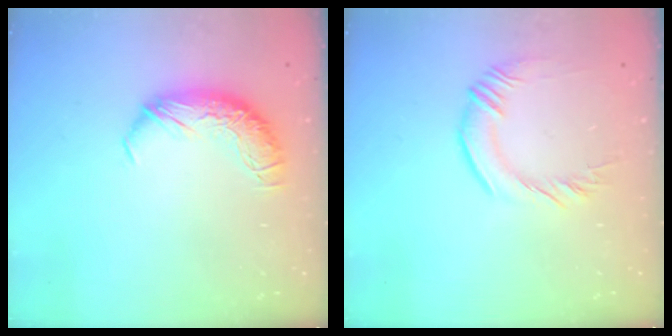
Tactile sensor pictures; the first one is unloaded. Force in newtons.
{"total": 1.2, "press": 0.8, "slide": 0.9}